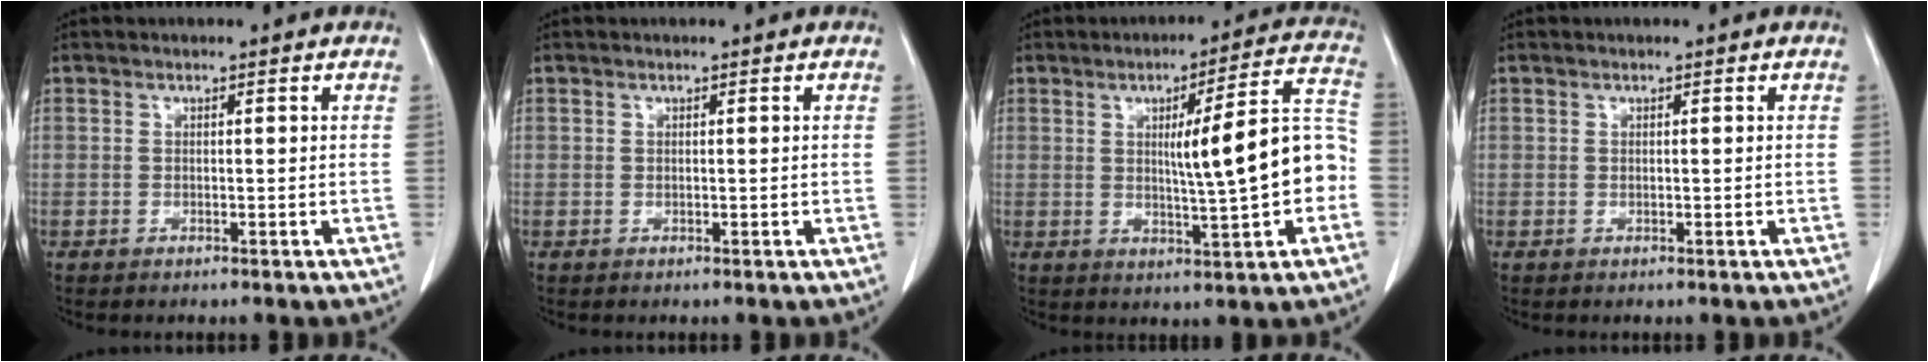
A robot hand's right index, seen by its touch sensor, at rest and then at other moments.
{"total": 0.0}
{"total": 12.4, "force": [-0.8, 0.8, 12.3], "torque": [-0.167, 0.023, -0.007]}
{"total": 0.0}